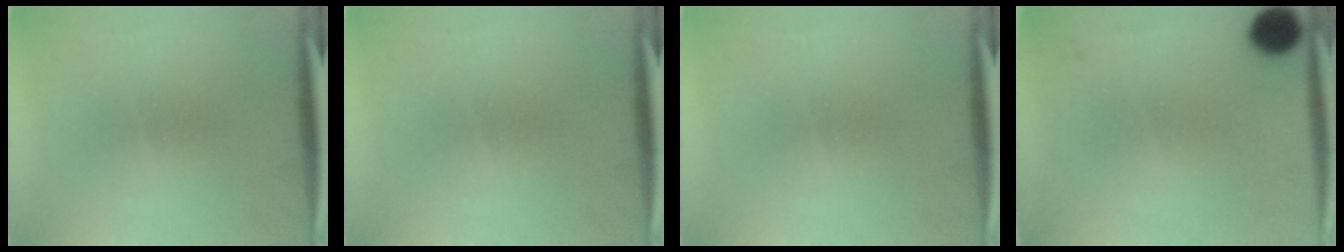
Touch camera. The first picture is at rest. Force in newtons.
{"total": 0.0}
{"total": 0.0}
{"total": 5.3}